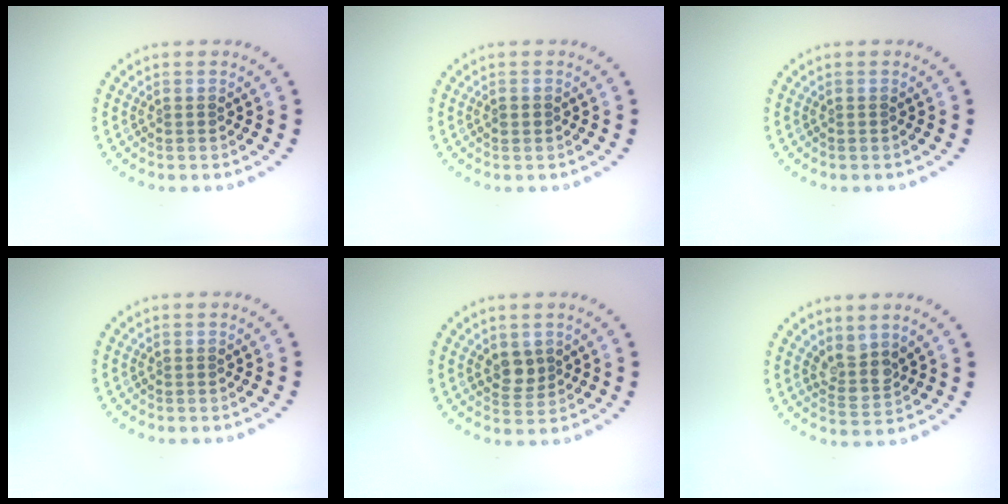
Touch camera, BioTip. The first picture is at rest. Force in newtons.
{"total": 0.8, "press": 0.8, "slide": 0.0}
{"total": 0.0}
{"total": 0.0}
{"total": 2.0, "press": 1.8, "slide": 0.9}
{"total": 2.8, "press": 2.2, "slide": 1.8}